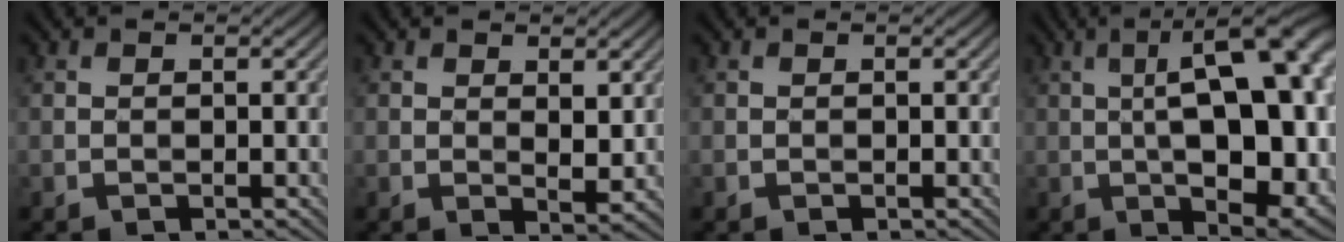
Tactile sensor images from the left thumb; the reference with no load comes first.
{"total": 2.8, "force": [1.3, 1.1, 2.2], "torque": [-0.042, -0.008, 0.029]}
{"total": 0.0}
{"total": 18.9, "force": [1.5, 7.0, 17.5], "torque": [-0.236, 0.016, 0.015]}